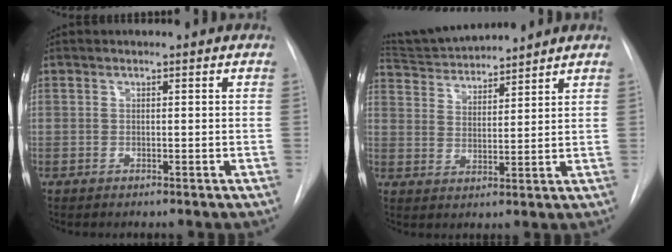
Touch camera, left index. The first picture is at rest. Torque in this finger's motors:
{"motor_torque": [-0.59, -1.22, 0.19, 0.06]}